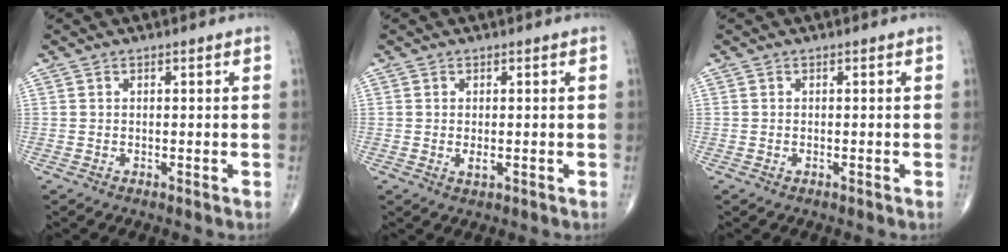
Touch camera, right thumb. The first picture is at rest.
{"total": 1.3, "force": [-0.2, 0.6, 1.2], "torque": [-0.023, -0.005, -0.003]}
{"total": 0.0}